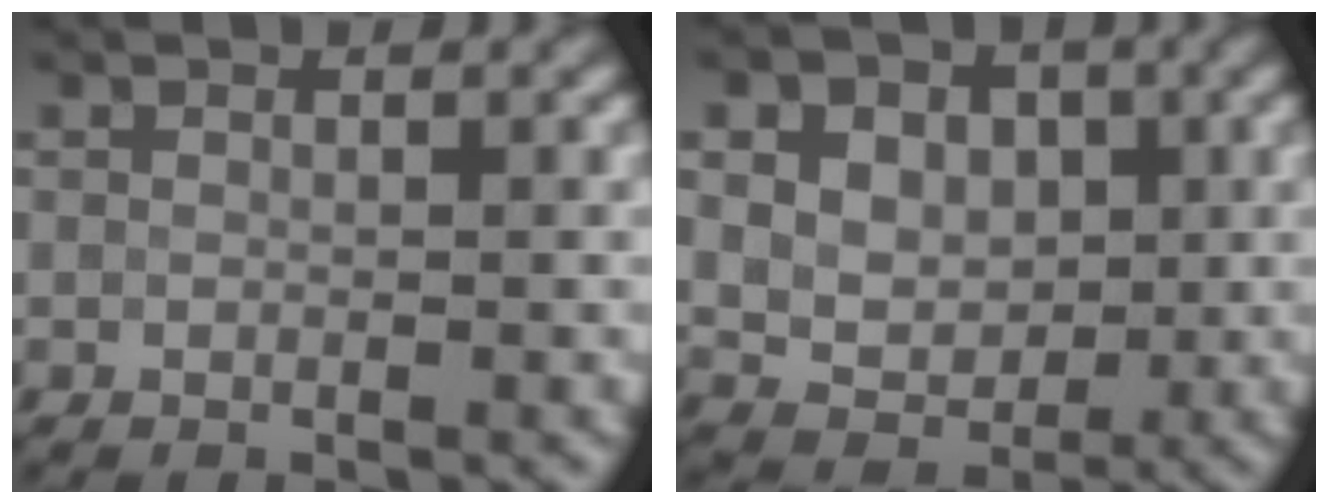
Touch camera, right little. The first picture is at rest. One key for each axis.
{"total": 11.4, "fx": 3.9, "fy": 8.7, "fz": 6.2, "tx": -0.098, "ty": 0.035, "tz": 0.056}